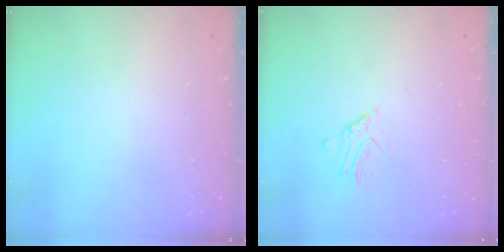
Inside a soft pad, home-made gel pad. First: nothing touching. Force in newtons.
{"total": 2.5, "press": 2.5, "slide": 0.2}